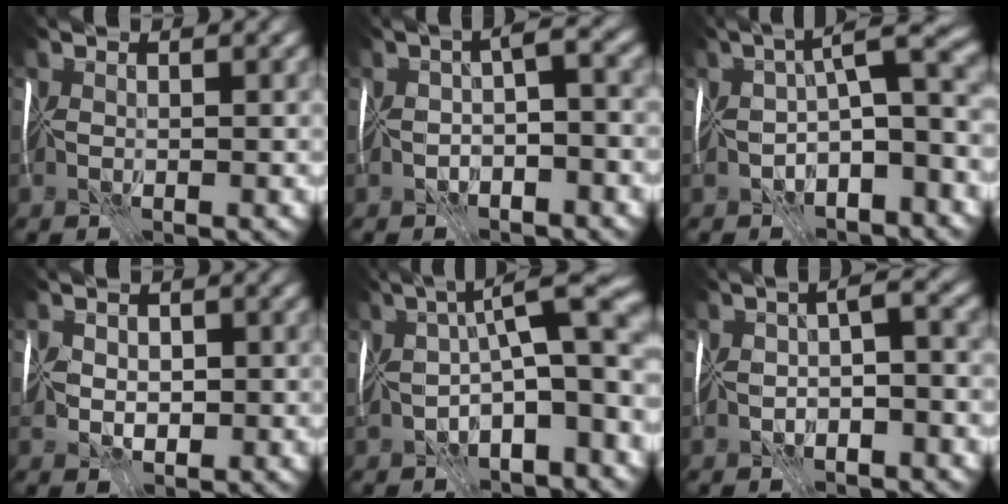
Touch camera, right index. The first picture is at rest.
{"total": 3.3, "force": [-1.6, 1.0, 2.8], "torque": [-0.046, 0.003, -0.037]}
{"total": 7.0, "force": [-1.9, 1.9, 6.5], "torque": [-0.101, 0.006, -0.040]}
{"total": 1.7, "force": [-0.2, 1.5, 0.8], "torque": [-0.015, -0.004, -0.008]}
{"total": 10.7, "force": [-1.3, 3.4, 10.0], "torque": [-0.143, 0.010, -0.027]}
{"total": 3.2, "force": [-1.5, 0.9, 2.6], "torque": [-0.047, 0.001, -0.035]}